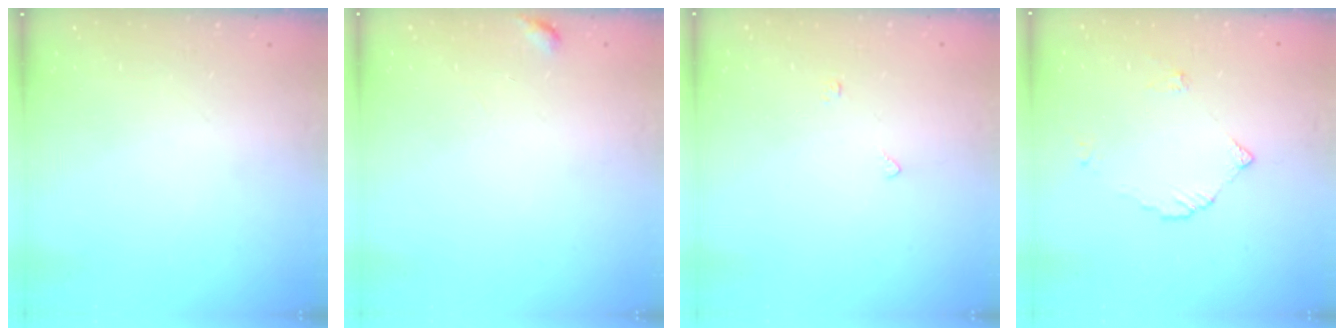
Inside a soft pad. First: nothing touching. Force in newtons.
{"total": 2.6, "press": 2.5, "slide": 0.3}
{"total": 3.4, "press": 3.4, "slide": 0.3}
{"total": 3.0, "press": 3.0, "slide": 0.3}